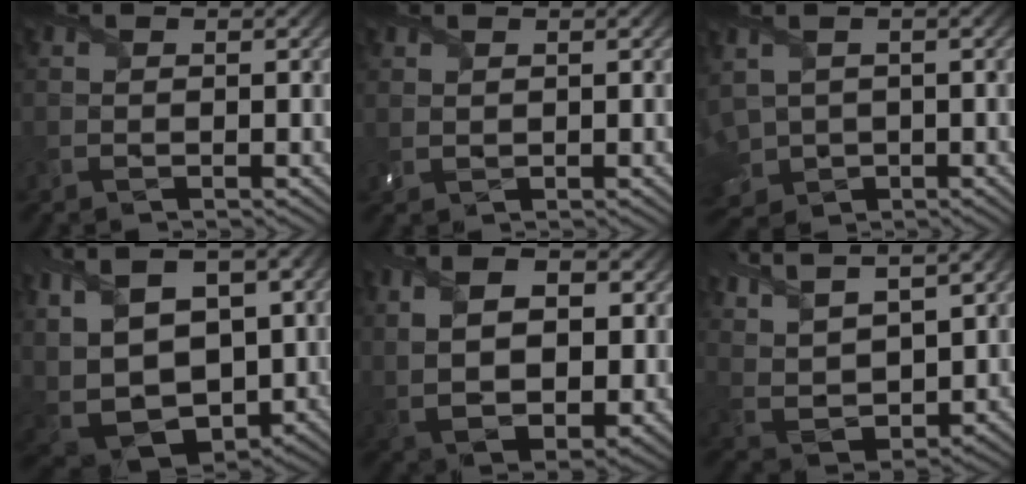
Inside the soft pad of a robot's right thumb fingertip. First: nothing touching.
{"total": 0.9, "force": [0.6, 0.4, 0.4], "torque": [-0.013, 0.001, 0.018]}
{"total": 5.4, "force": [0.3, 4.2, 3.4], "torque": [-0.133, -0.012, 0.006]}
{"total": 17.2, "force": [1.9, 11.1, 13.1], "torque": [-0.269, 0.017, 0.058]}
{"total": 13.6, "force": [2.6, 8.3, 10.4], "torque": [-0.206, -0.013, 0.056]}
{"total": 14.3, "force": [8.9, 6.0, 9.5], "torque": [-0.233, 0.013, 0.144]}